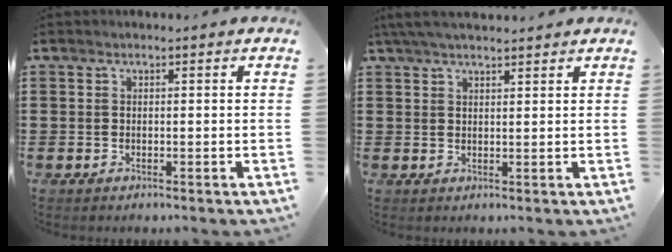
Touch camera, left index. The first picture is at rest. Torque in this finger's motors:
{"motor_torque": [0.87, -0.53, 0.16, 0.05]}